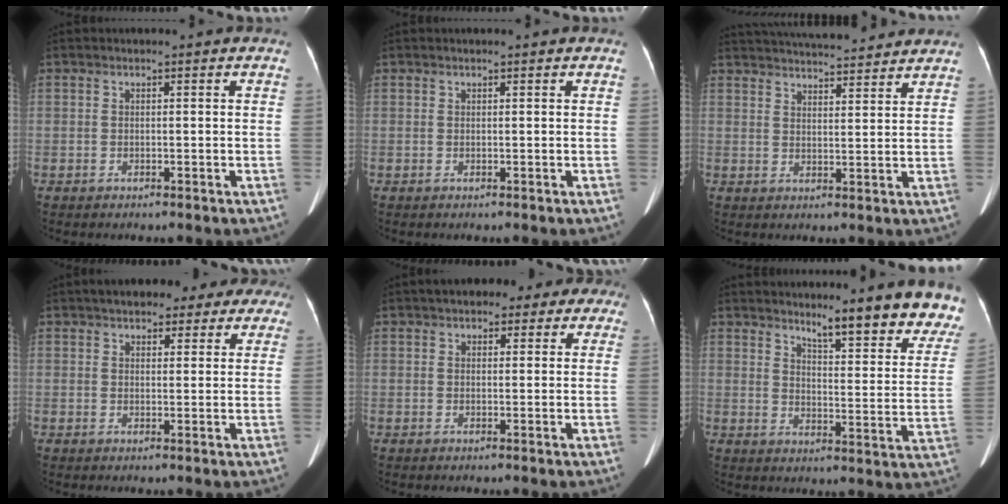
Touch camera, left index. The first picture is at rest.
{"total": 1.3, "force": [1.1, 0.2, 0.7], "torque": [-0.003, 0.002, 0.011]}
{"total": 18.7, "force": [17.3, 2.9, 6.6], "torque": [-0.114, 0.014, 0.236]}
{"total": 13.3, "force": [10.2, 5.6, 6.4], "torque": [-0.060, 0.017, 0.116]}
{"total": 10.5, "force": [7.4, 5.0, 5.6], "torque": [-0.043, 0.014, 0.081]}
{"total": 15.8, "force": [14.0, 1.9, 7.1], "torque": [-0.065, -0.086, 0.161]}